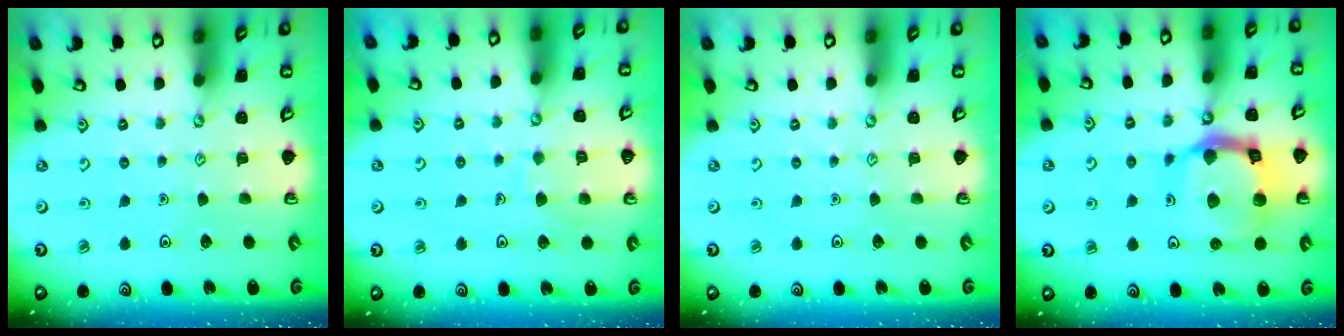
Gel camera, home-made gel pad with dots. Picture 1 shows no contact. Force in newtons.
{"total": 6.2, "press": 6.1, "slide": 0.7}
{"total": 0.0}
{"total": 17.6, "press": 17.5, "slide": 2.1}